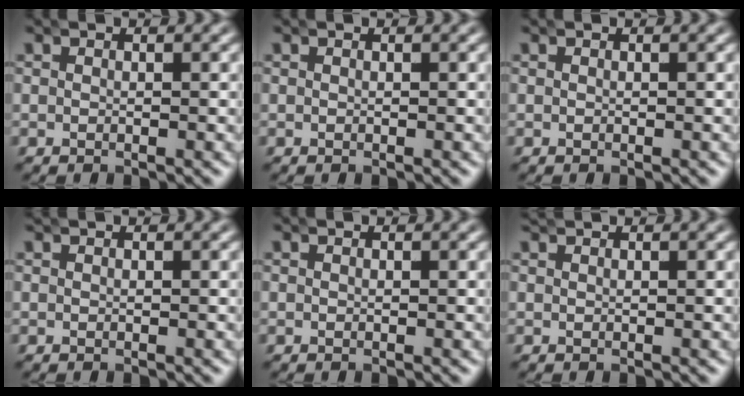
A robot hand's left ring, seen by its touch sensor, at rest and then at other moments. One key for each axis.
{"total": 0.0}
{"total": 0.0}
{"total": 0.0}
{"total": 0.0}
{"total": 0.5, "fx": 0.5, "fy": 0.0, "fz": 0.1, "tx": -0.002, "ty": 0.000, "tz": 0.009}